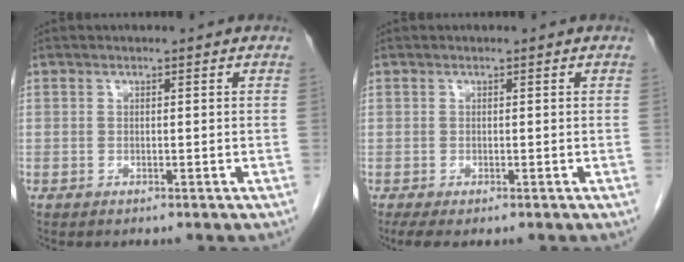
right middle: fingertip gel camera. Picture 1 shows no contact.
{"total": 3.3, "force": [-2.4, 1.0, 2.1], "torque": [-0.043, -0.014, -0.034]}